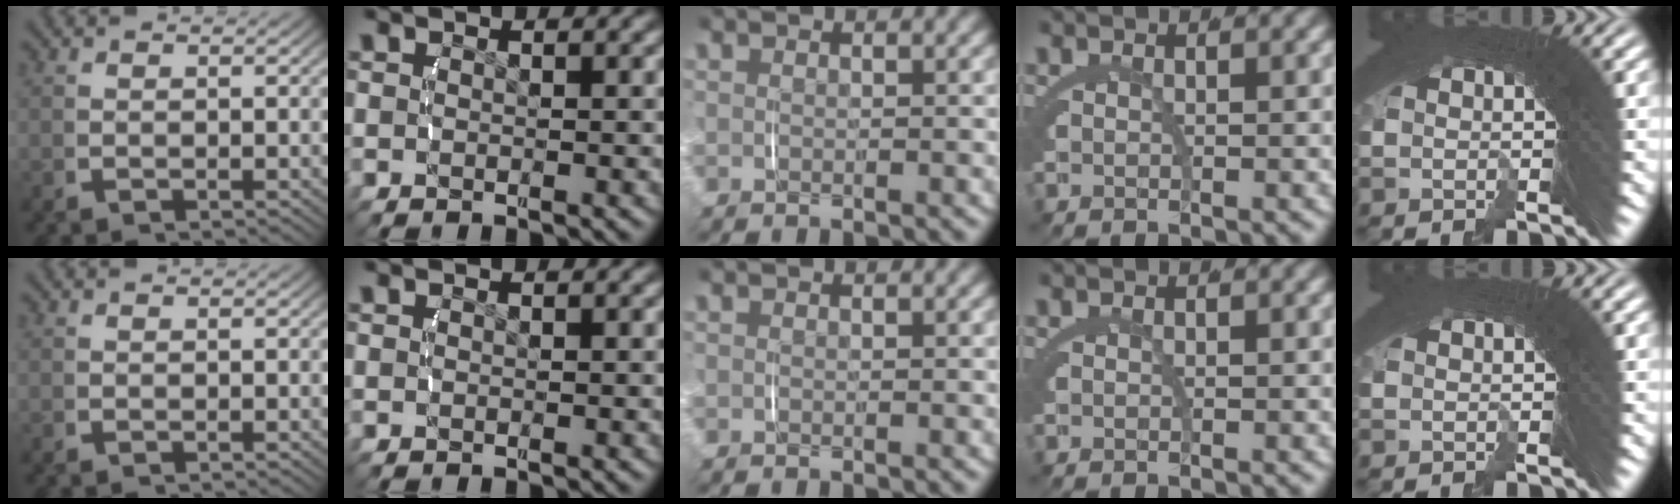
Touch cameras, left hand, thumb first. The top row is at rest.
{}